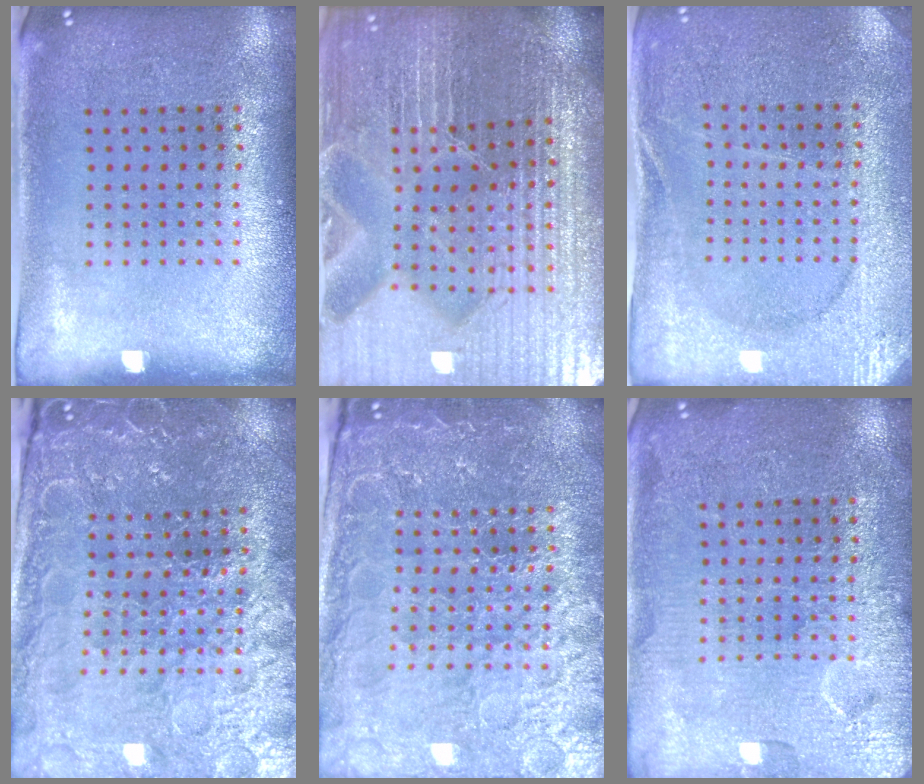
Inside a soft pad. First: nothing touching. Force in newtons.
{"total": 5.7, "press": 5.3, "slide": 2.2}
{"total": 2.9, "press": 2.9, "slide": 0.3}
{"total": 4.1, "press": 4.0, "slide": 0.8}
{"total": 5.0, "press": 4.6, "slide": 1.8}
{"total": 5.8, "press": 5.7, "slide": 0.8}